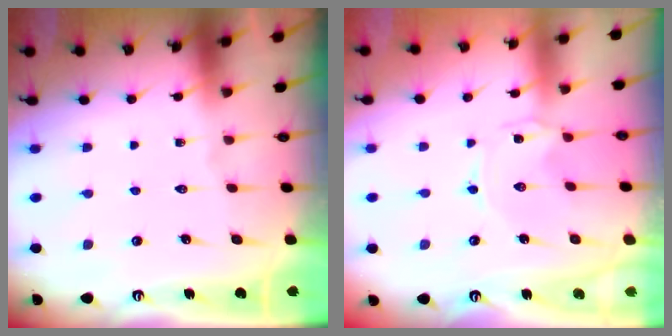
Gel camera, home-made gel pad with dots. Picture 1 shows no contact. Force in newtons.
{"total": 0.0}